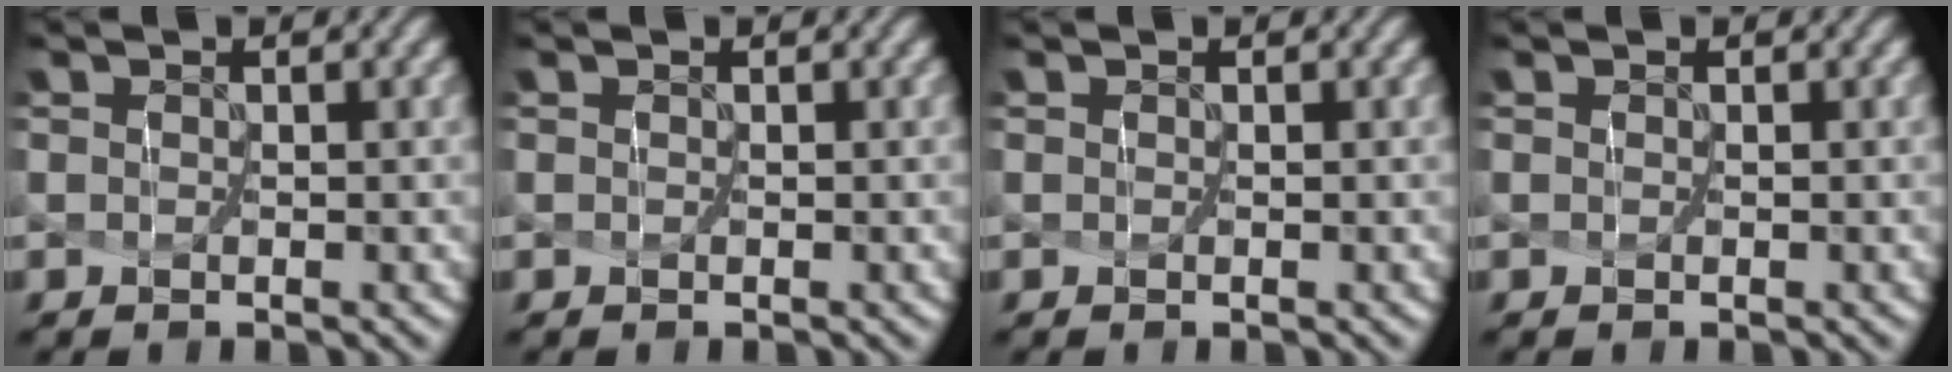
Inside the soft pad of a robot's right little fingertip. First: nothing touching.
{"total": 0.0}
{"total": 0.0}
{"total": 0.0}